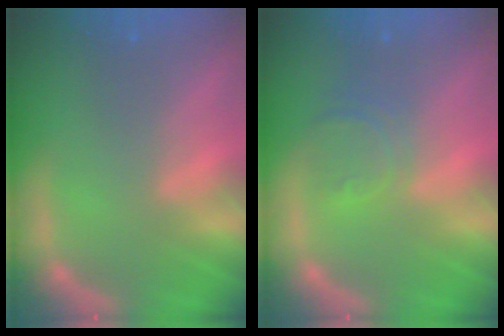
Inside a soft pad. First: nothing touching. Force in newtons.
{"total": 3.0}